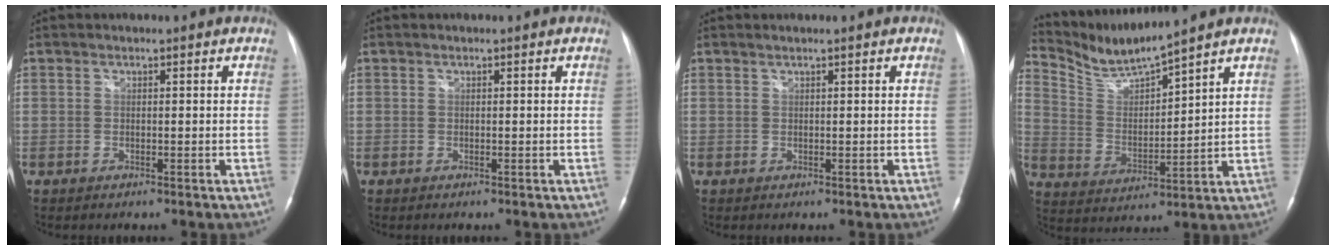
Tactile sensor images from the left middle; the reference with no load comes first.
{"total": 0.0}
{"total": 0.5, "force": [0.4, -0.1, 0.3], "torque": [-0.011, 0.005, 0.014]}
{"total": 8.4, "force": [8.1, -1.4, 1.9], "torque": [-0.054, -0.006, 0.173]}